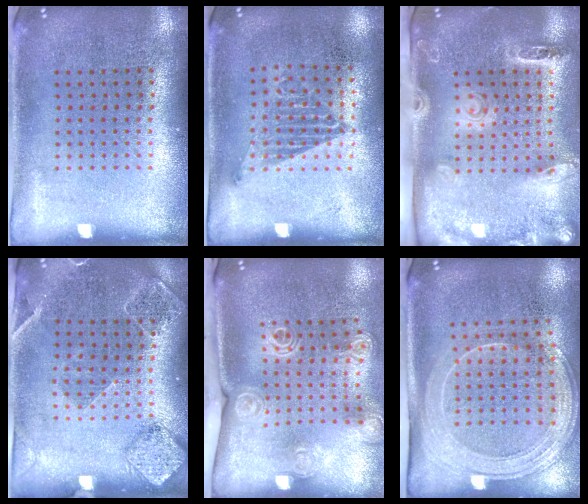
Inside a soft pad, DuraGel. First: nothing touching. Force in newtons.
{"total": 1.0, "press": 0.8, "slide": 0.6}
{"total": 2.7, "press": 2.0, "slide": 1.8}
{"total": 1.6, "press": 1.6, "slide": 0.3}
{"total": 2.0, "press": 1.6, "slide": 1.3}
{"total": 2.0, "press": 1.8, "slide": 1.0}